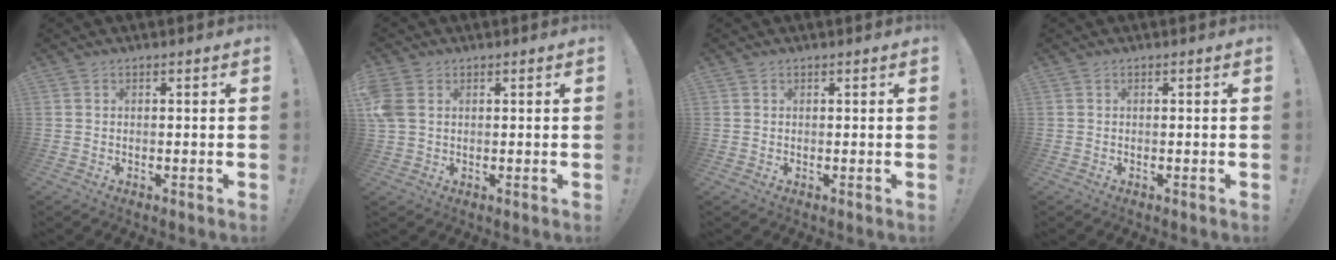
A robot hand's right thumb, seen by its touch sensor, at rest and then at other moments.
{"total": 5.7, "force": [1.7, 4.1, 3.6], "torque": [-0.075, 0.000, 0.035]}
{"total": 0.8, "force": [0.4, 0.6, -0.1], "torque": [0.008, -0.002, 0.006]}
{"total": 0.0}